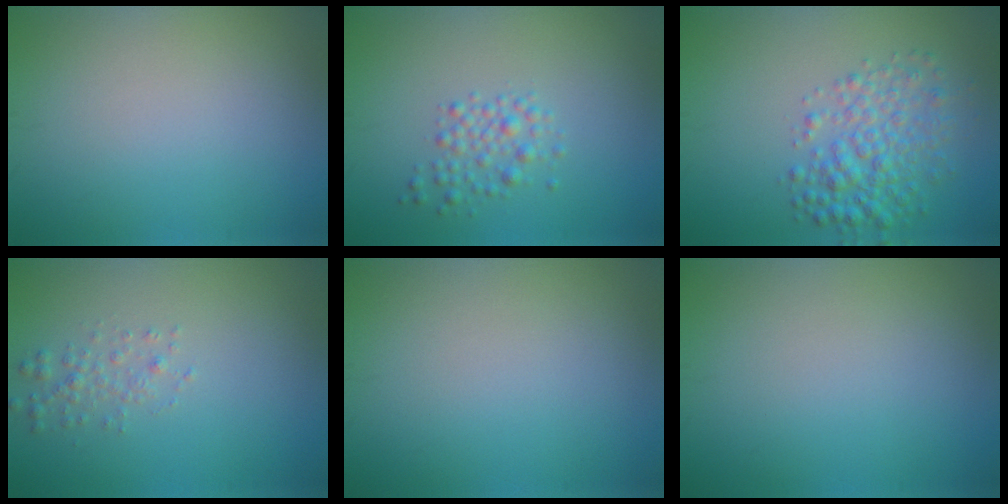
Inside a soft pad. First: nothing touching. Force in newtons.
{"total": 2.0, "press": 2.0, "slide": 0.0}
{"total": 4.2, "press": 4.2, "slide": 0.1}
{"total": 1.4, "press": 1.4, "slide": 0.0}
{"total": 0.0}
{"total": 0.0}